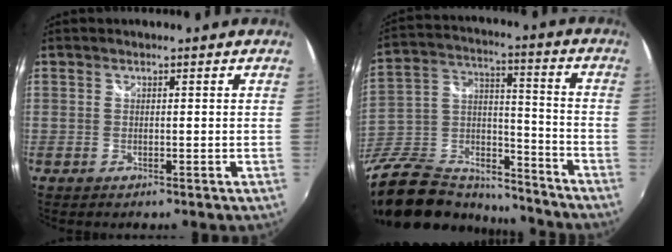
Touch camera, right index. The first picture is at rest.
{"total": 26.7, "force": [-19.7, 13.0, 12.4], "torque": [-0.287, 0.021, -0.311]}